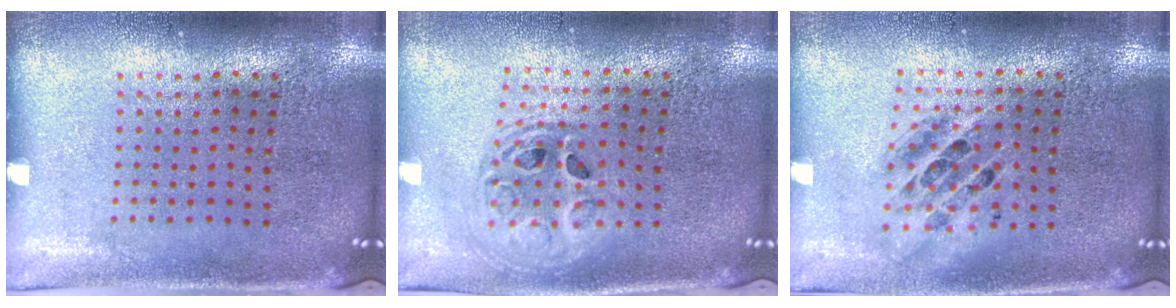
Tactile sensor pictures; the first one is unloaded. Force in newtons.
{"total": 1.8, "press": 1.5, "slide": 1.0}
{"total": 1.3, "press": 1.1, "slide": 0.7}